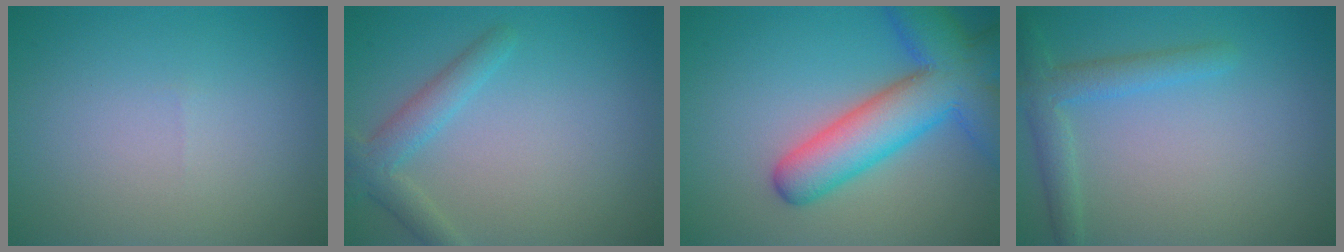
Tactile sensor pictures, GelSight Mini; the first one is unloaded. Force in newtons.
{"total": 2.8, "press": 2.8, "slide": 0.0}
{"total": 9.1, "press": 9.1, "slide": 0.6}
{"total": 2.8, "press": 2.8, "slide": 0.2}